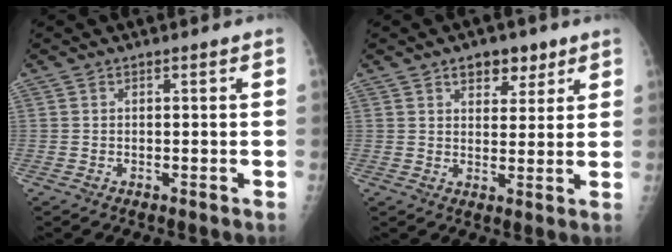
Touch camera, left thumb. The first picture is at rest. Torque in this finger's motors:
{"motor_torque": [0.13, 0.15, 0.26, -0.16, 0.01]}